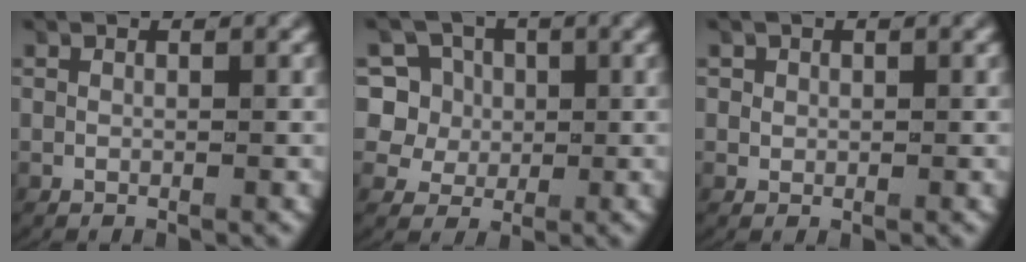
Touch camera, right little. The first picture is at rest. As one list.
[{"total": 9.0, "force": [0.1, 8.5, 3.1], "torque": [-0.087, -0.027, 0.002]}, {"total": 1.0, "force": [0.4, 0.9, 0.2], "torque": [-0.011, -0.005, 0.010]}]